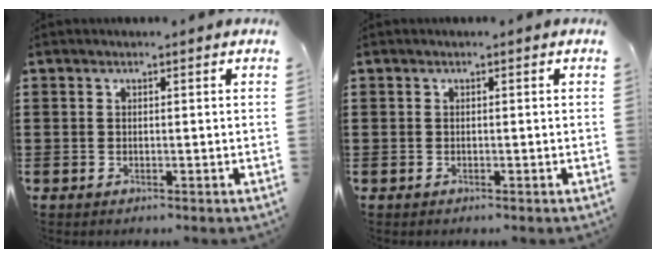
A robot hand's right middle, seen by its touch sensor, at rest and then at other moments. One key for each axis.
{"total": 0.0}